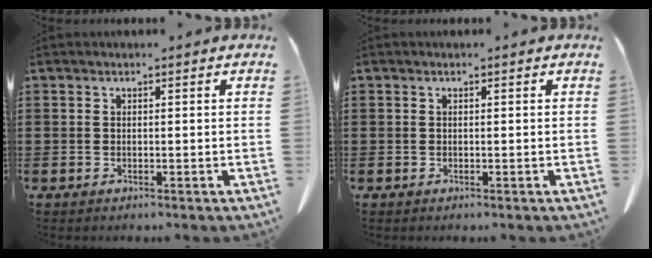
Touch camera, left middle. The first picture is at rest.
{"total": 0.0}